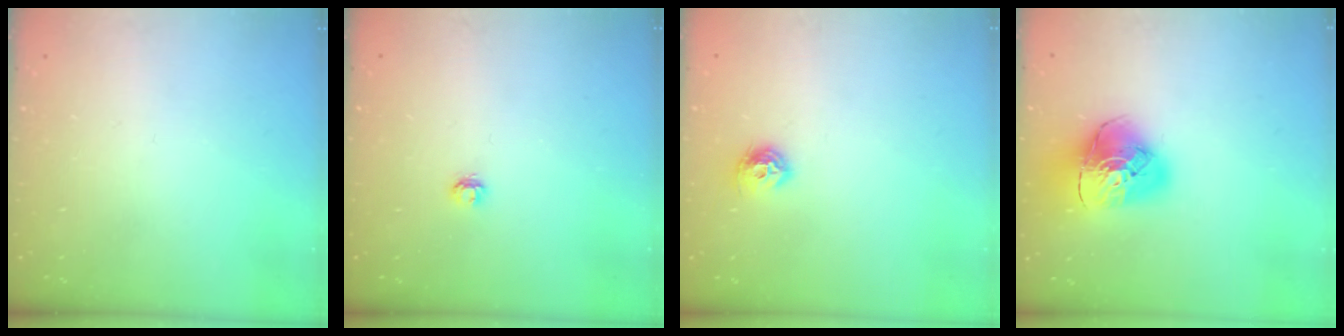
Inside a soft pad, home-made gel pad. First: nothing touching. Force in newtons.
{"total": 3.5, "press": 3.5, "slide": 0.2}
{"total": 7.2, "press": 7.1, "slide": 0.4}
{"total": 14.1, "press": 14.0, "slide": 1.7}